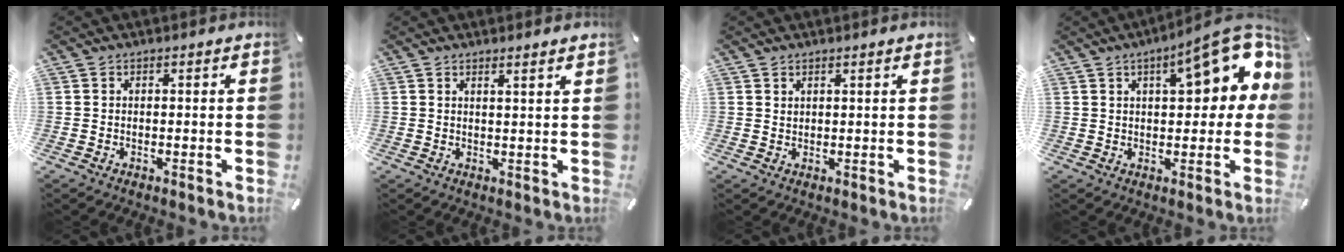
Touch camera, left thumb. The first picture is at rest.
{"total": 1.8, "force": [1.4, -0.4, 0.9], "torque": [-0.017, -0.007, 0.025]}
{"total": 0.8, "force": [0.7, 0.0, 0.4], "torque": [-0.008, -0.002, 0.014]}
{"total": 16.6, "force": [6.2, 6.4, 14.0], "torque": [-0.179, -0.023, 0.096]}